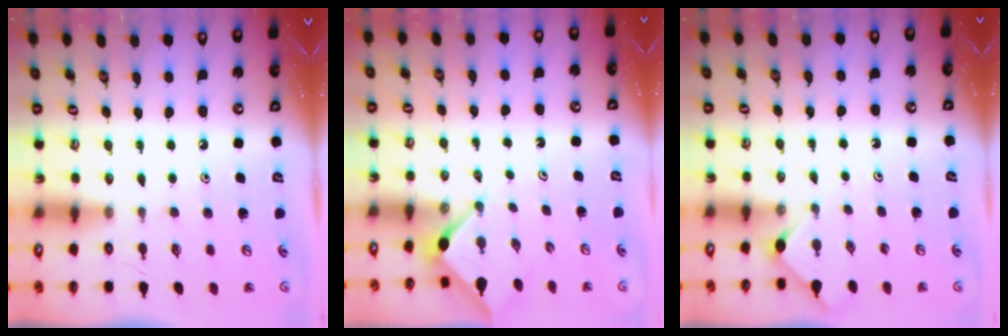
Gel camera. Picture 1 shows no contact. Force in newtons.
{"total": 2.9, "press": 2.9, "slide": 0.4}
{"total": 3.0, "press": 2.9, "slide": 0.4}